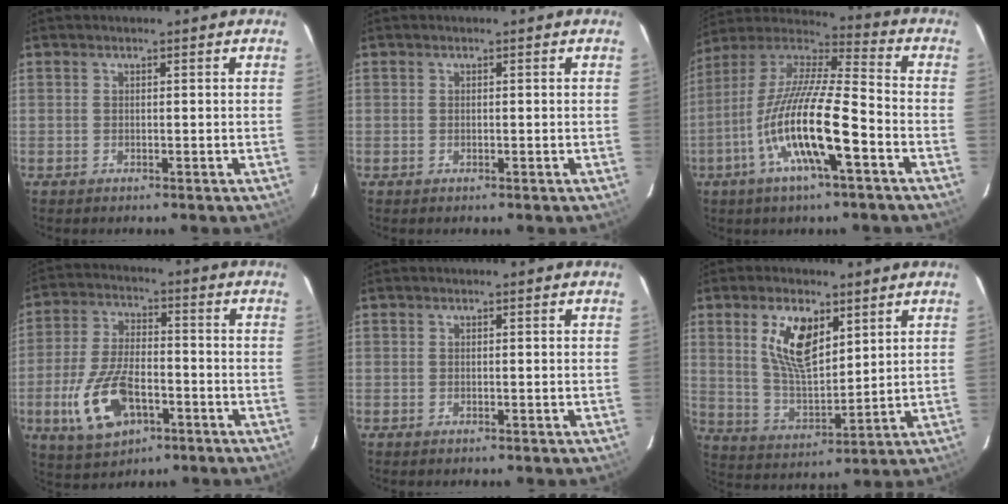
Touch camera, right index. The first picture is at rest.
{"total": 0.0}
{"total": 18.2, "force": [-7.4, 3.1, 16.4], "torque": [-0.309, -0.023, -0.147]}
{"total": 13.9, "force": [-5.4, 7.0, 10.7], "torque": [-0.234, -0.008, -0.090]}
{"total": 0.0}
{"total": 11.2, "force": [5.0, 5.1, 8.6], "torque": [-0.160, 0.005, 0.106]}